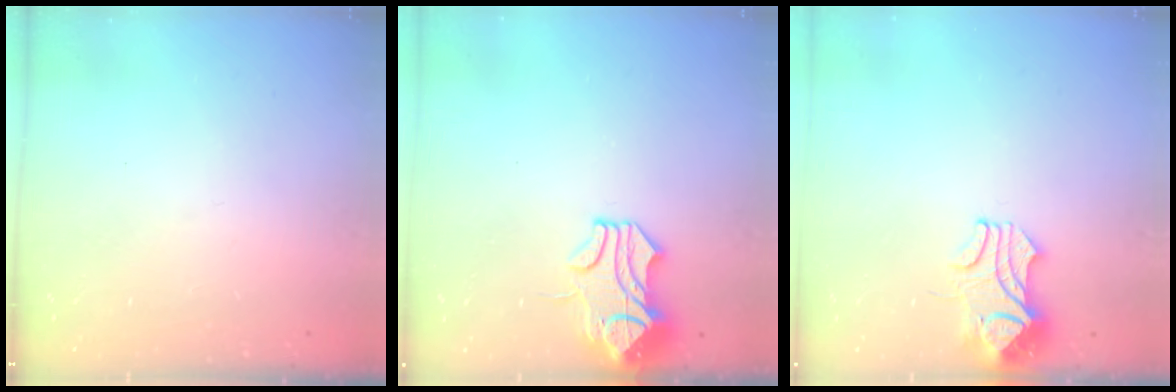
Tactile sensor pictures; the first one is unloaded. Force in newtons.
{"total": 1.8, "press": 1.1, "slide": 1.4}
{"total": 2.2, "press": 2.0, "slide": 0.9}